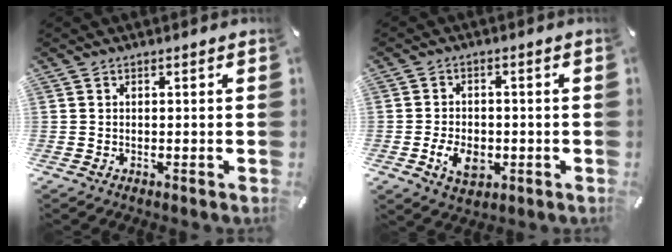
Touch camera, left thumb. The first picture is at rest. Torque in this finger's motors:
{"motor_torque": [1.03, 1.02, 0.11, -0.05, 0.01]}